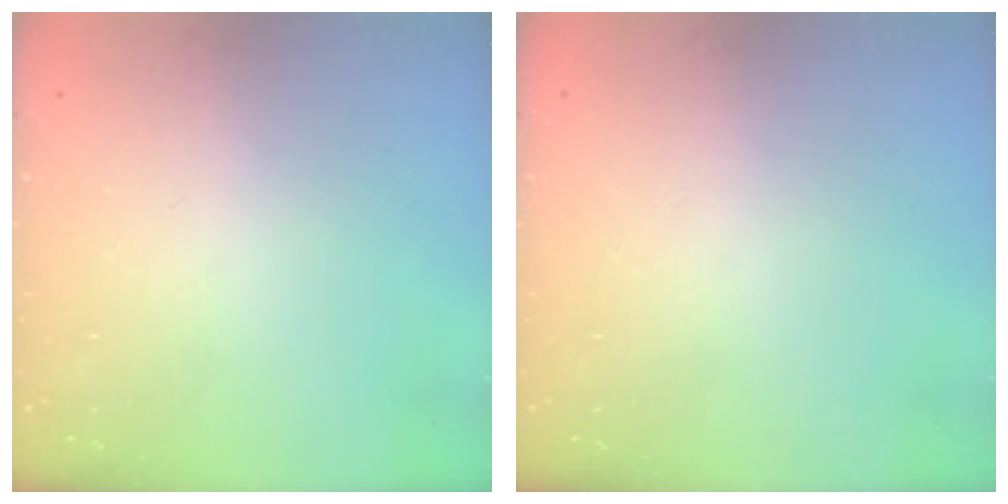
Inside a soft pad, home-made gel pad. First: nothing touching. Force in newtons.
{"total": 0.0}